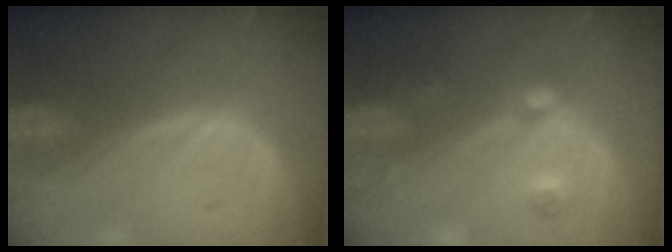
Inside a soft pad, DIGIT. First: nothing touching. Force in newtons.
{"total": 4.5, "press": 4.0, "slide": 2.1}